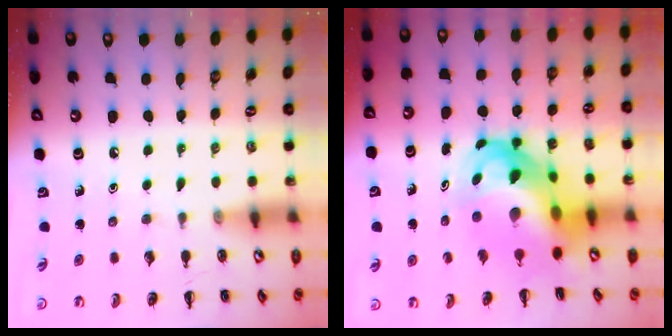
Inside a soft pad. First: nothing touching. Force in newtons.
{"total": 14.5, "press": 14.0, "slide": 3.9}